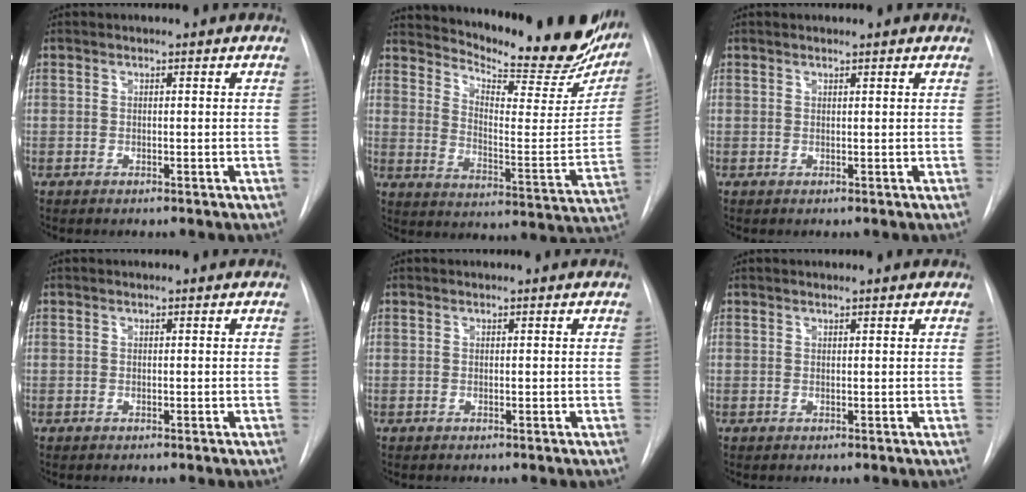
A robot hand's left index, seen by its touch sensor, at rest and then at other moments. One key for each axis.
{"total": 25.6, "fx": 22.5, "fy": 5.6, "fz": 10.9, "tx": -0.162, "ty": -0.076, "tz": 0.284}
{"total": 1.5, "fx": 1.3, "fy": 0.2, "fz": 0.8, "tx": -0.013, "ty": 0.017, "tz": 0.017}
{"total": 0.0}
{"total": 0.0}
{"total": 1.1, "fx": 1.0, "fy": 0.1, "fz": 0.5, "tx": -0.012, "ty": 0.014, "tz": 0.015}